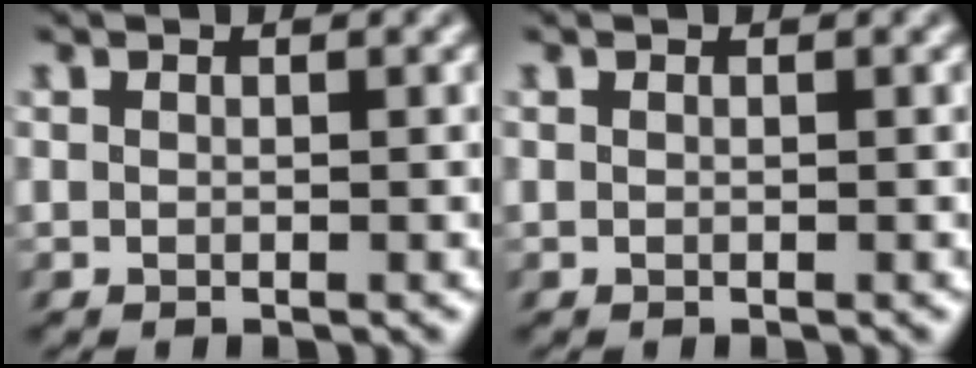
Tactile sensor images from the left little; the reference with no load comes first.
{"total": 0.0}